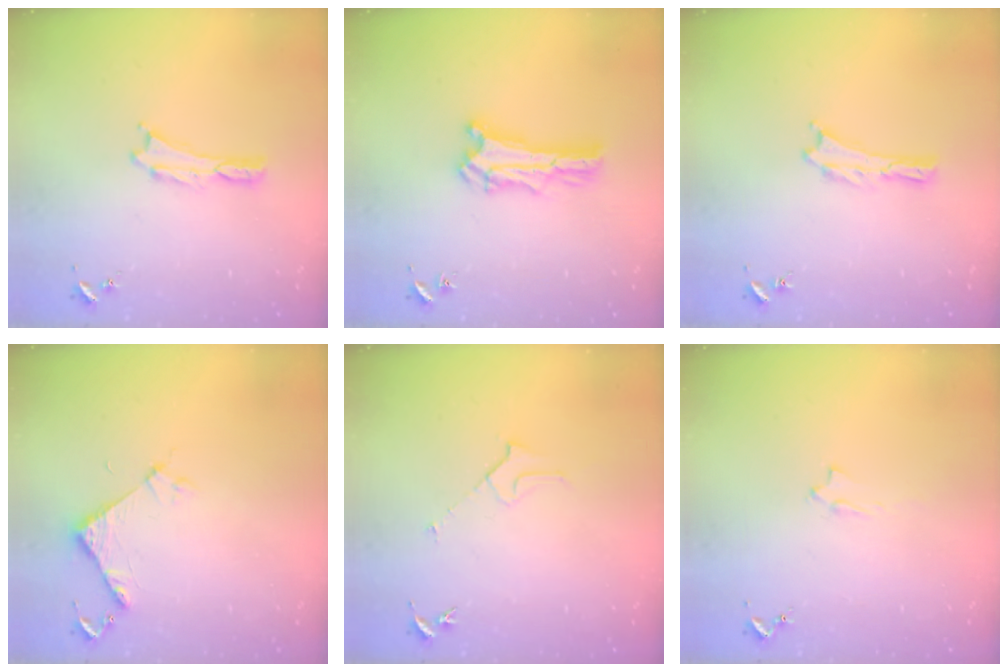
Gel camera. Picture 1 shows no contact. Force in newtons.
{"total": 1.5, "press": 1.5, "slide": 0.2}
{"total": 0.0}
{"total": 3.9, "press": 3.9, "slide": 0.3}
{"total": 2.3, "press": 2.3, "slide": 0.2}
{"total": 2.0, "press": 2.0, "slide": 0.4}